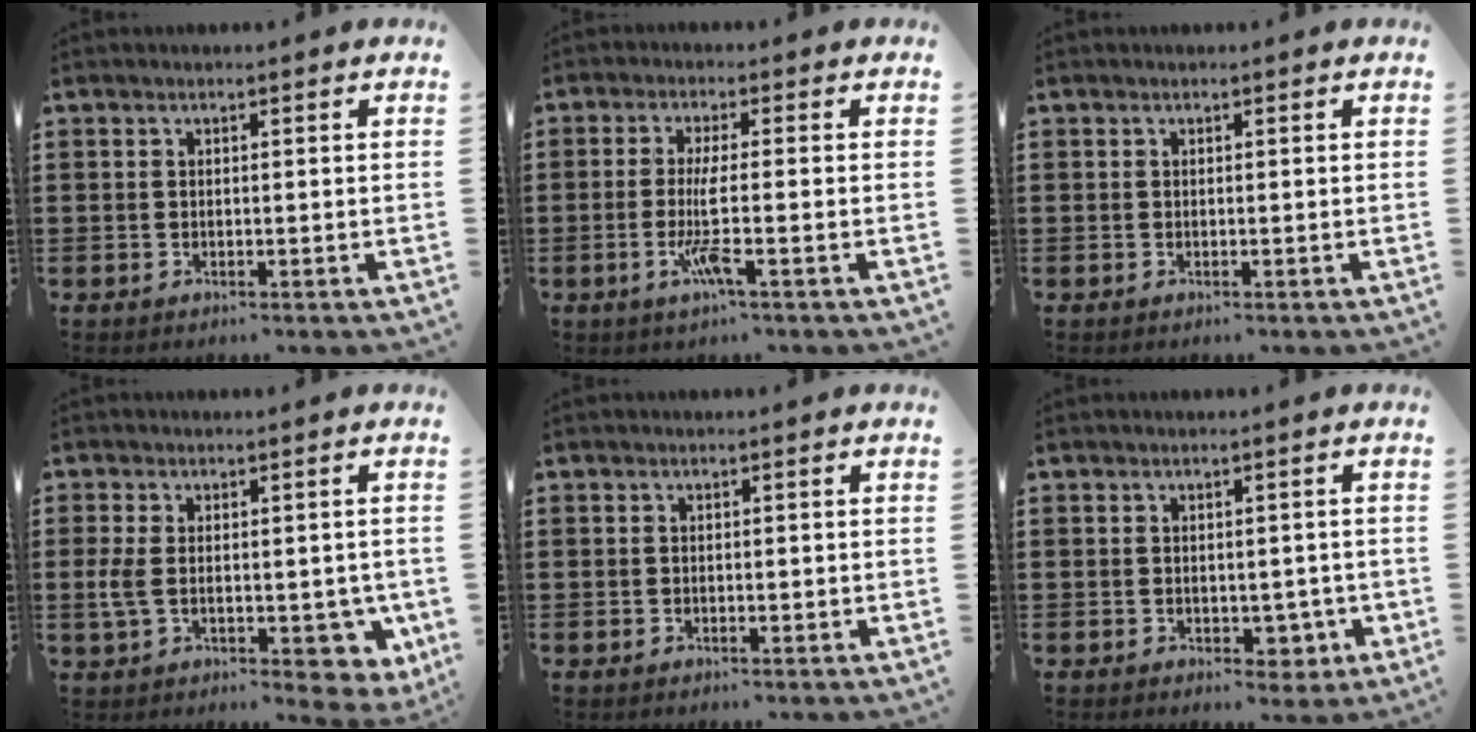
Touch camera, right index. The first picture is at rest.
{"total": 5.5, "force": [-1.5, 0.4, 5.3], "torque": [-0.119, -0.019, -0.035]}
{"total": 0.0}
{"total": 7.1, "force": [-0.7, 4.4, 5.5], "torque": [-0.107, 0.008, -0.012]}
{"total": 0.6, "force": [-0.1, 0.5, 0.3], "torque": [-0.007, 0.003, -0.002]}
{"total": 3.1, "force": [-0.5, 2.3, 2.0], "torque": [-0.023, -0.003, -0.012]}